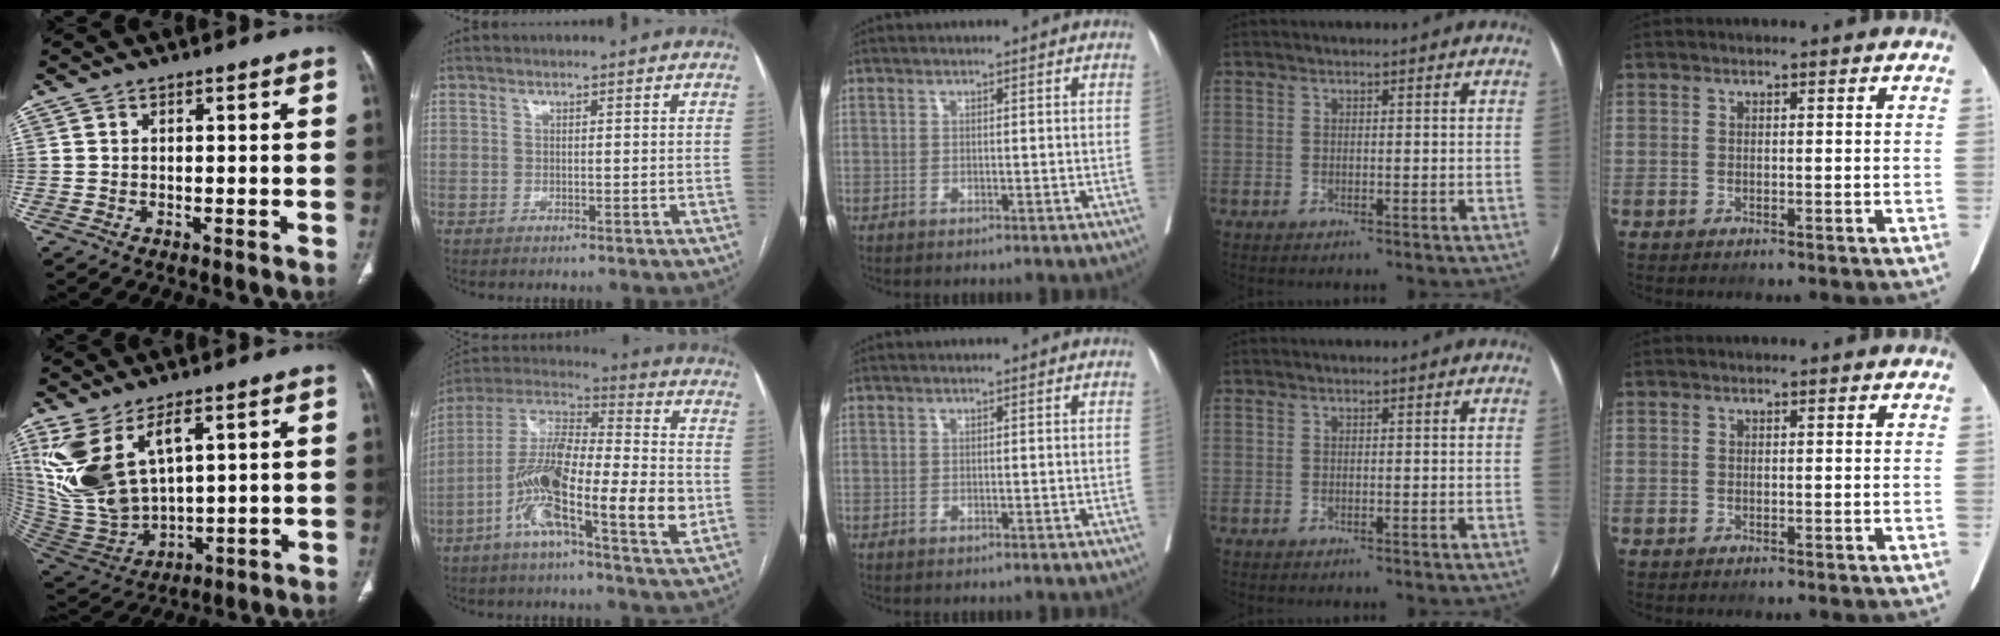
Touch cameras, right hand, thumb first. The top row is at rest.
{"thumb": {"total": 16.7, "force": [6.6, 8.8, 12.6], "torque": [-0.257, -0.029, 0.155]}, "index": {"total": 19.1, "force": [-5.2, 3.8, 18.0], "torque": [-0.331, 0.001, -0.096]}}